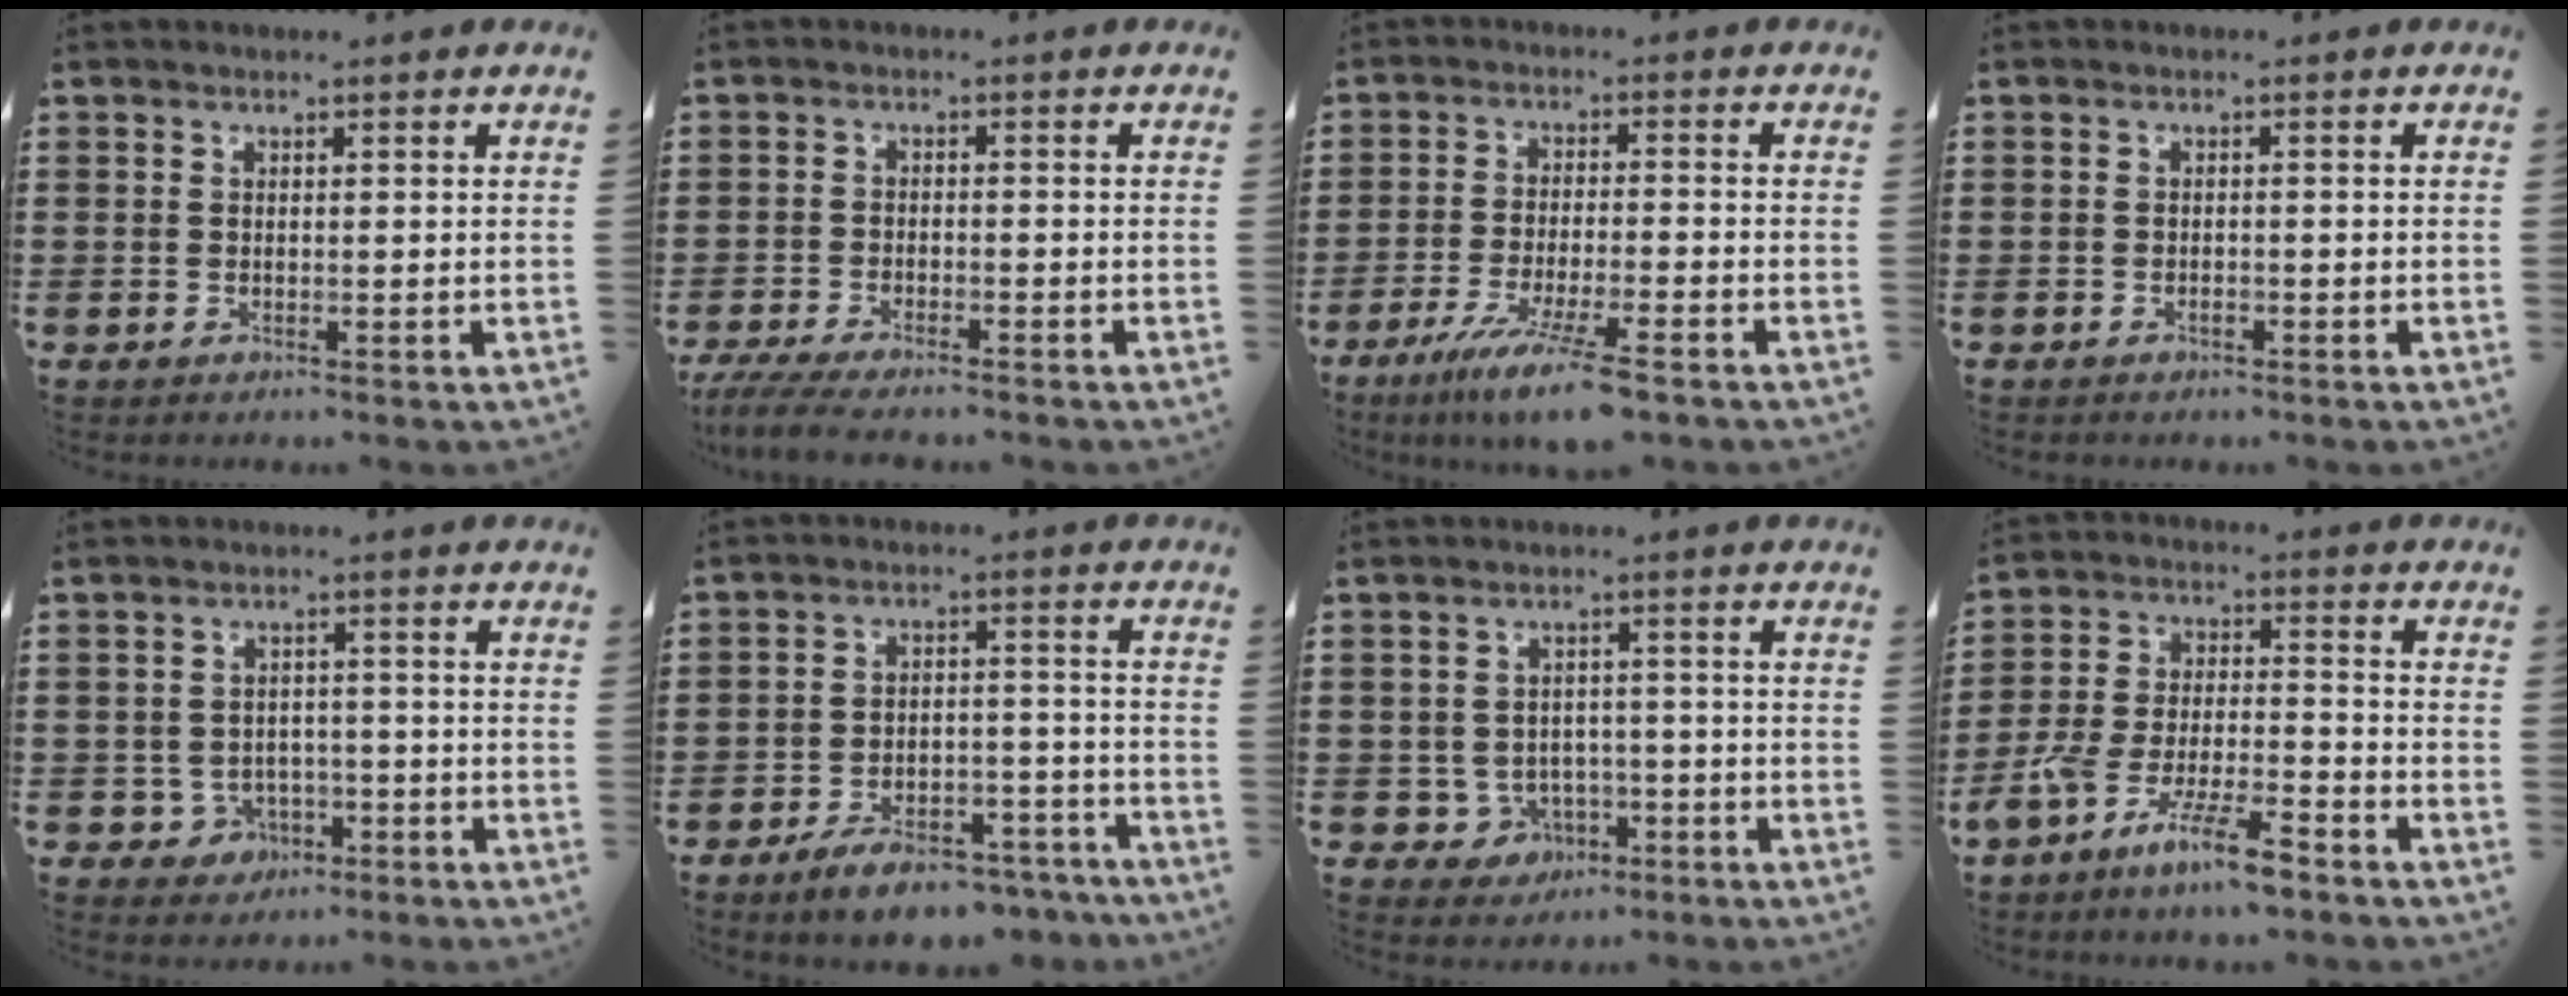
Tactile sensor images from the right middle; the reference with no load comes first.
{"total": 3.8, "force": [-3.5, 0.2, 1.6], "torque": [-0.046, -0.012, -0.074]}
{"total": 8.0, "force": [-5.9, 0.0, 5.5], "torque": [-0.102, -0.016, -0.107]}
{"total": 0.7, "force": [-0.5, 0.2, 0.5], "torque": [-0.011, -0.003, -0.008]}
{"total": 2.9, "force": [-1.7, 2.3, 0.7], "torque": [-0.021, 0.003, -0.038]}
{"total": 6.8, "force": [-6.0, 1.5, 2.9], "torque": [-0.044, 0.014, -0.110]}
{"total": 3.4, "force": [-1.6, 2.8, 0.9], "torque": [-0.026, 0.005, -0.034]}
{"total": 9.7, "force": [-7.6, 1.6, 5.7], "torque": [-0.119, 0.007, -0.147]}